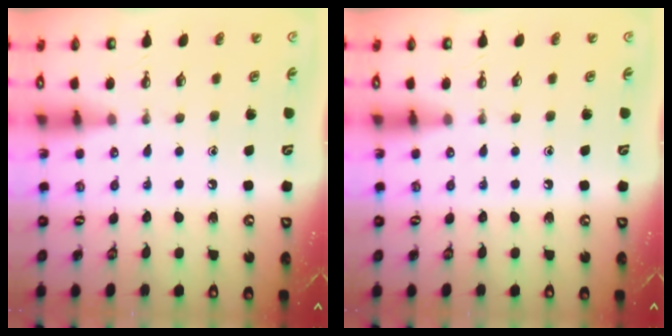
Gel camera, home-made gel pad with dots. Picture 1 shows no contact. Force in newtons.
{"total": 0.0}